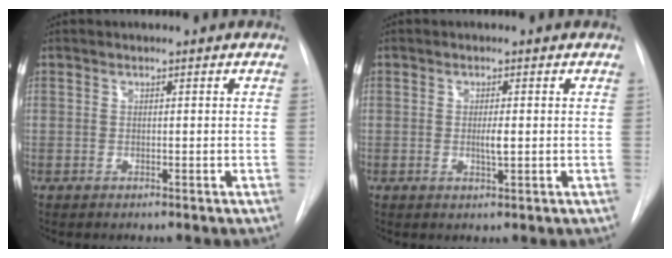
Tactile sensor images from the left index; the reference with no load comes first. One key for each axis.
{"total": 2.0, "fx": -0.9, "fy": 0.1, "fz": 1.7, "tx": -0.032, "ty": -0.008, "tz": -0.013}